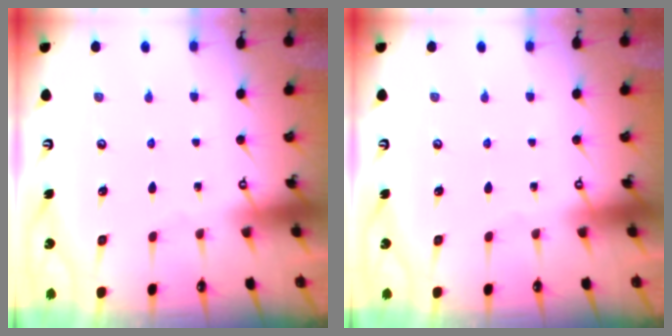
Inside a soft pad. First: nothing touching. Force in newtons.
{"total": 0.0}